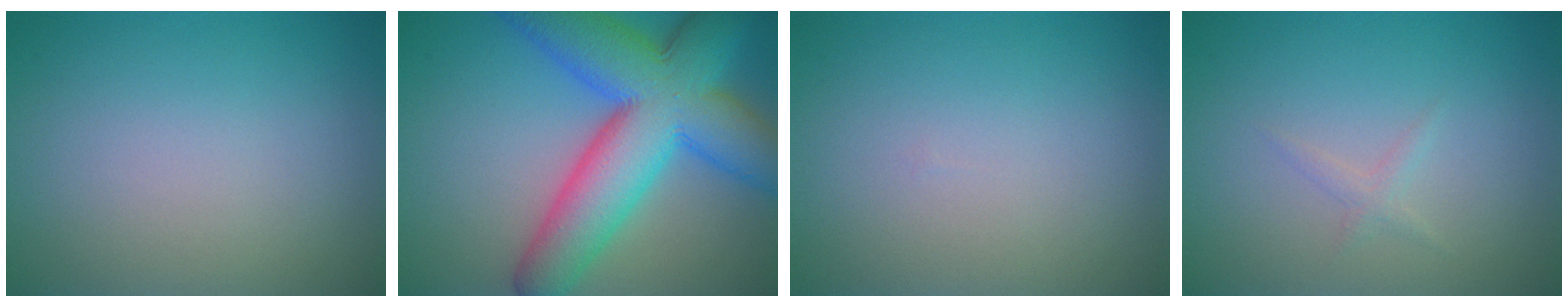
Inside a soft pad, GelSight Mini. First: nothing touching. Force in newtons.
{"total": 12.8, "press": 12.8, "slide": 0.5}
{"total": 0.0}
{"total": 0.8, "press": 0.8, "slide": 0.0}